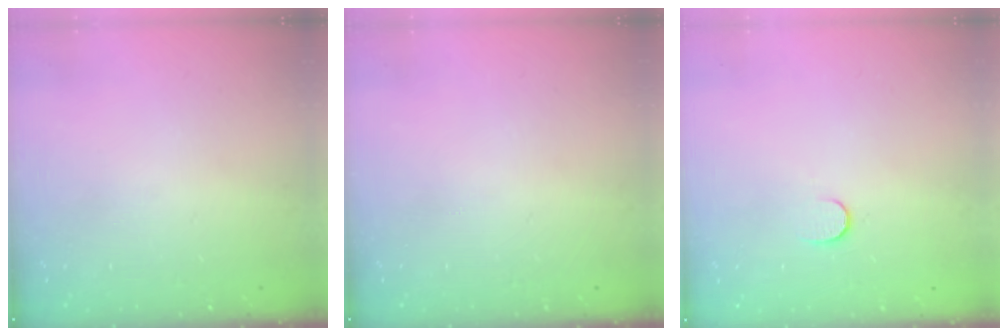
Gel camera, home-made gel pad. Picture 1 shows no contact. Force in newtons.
{"total": 0.0}
{"total": 6.3, "press": 6.3, "slide": 0.5}